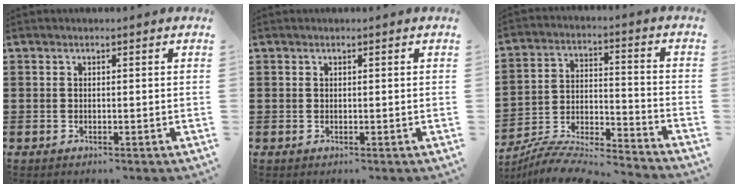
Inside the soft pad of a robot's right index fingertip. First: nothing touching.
{"total": 0.0}
{"total": 7.5, "force": [-7.1, 1.0, 2.0], "torque": [-0.039, 0.000, -0.144]}